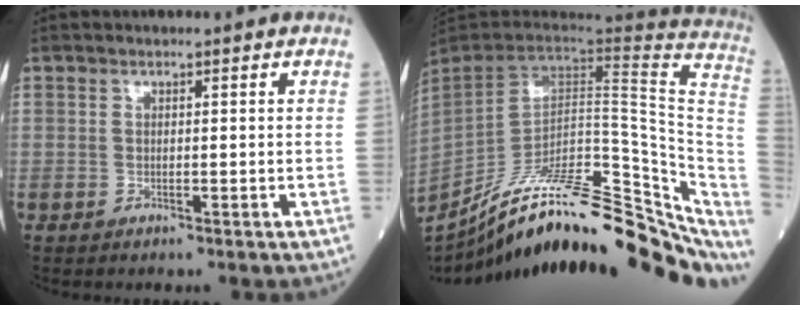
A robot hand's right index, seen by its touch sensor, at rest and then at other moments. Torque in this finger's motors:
{"motor_torque": [0.00, -2.14, 0.68, 0.18]}